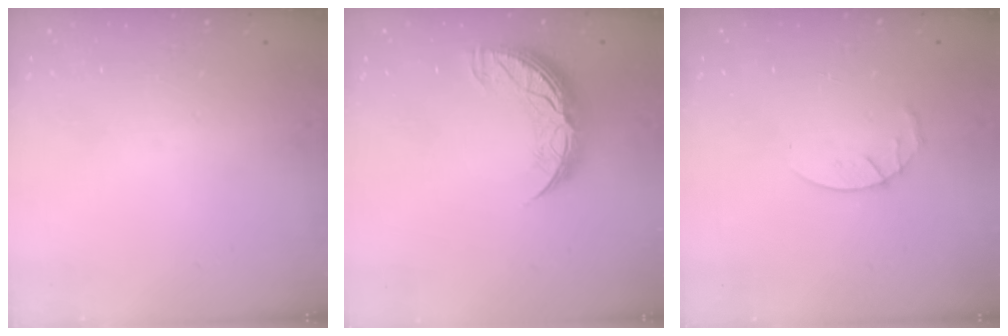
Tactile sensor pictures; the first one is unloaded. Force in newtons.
{"total": 11.5, "press": 11.5, "slide": 0.9}
{"total": 3.0, "press": 2.9, "slide": 0.5}